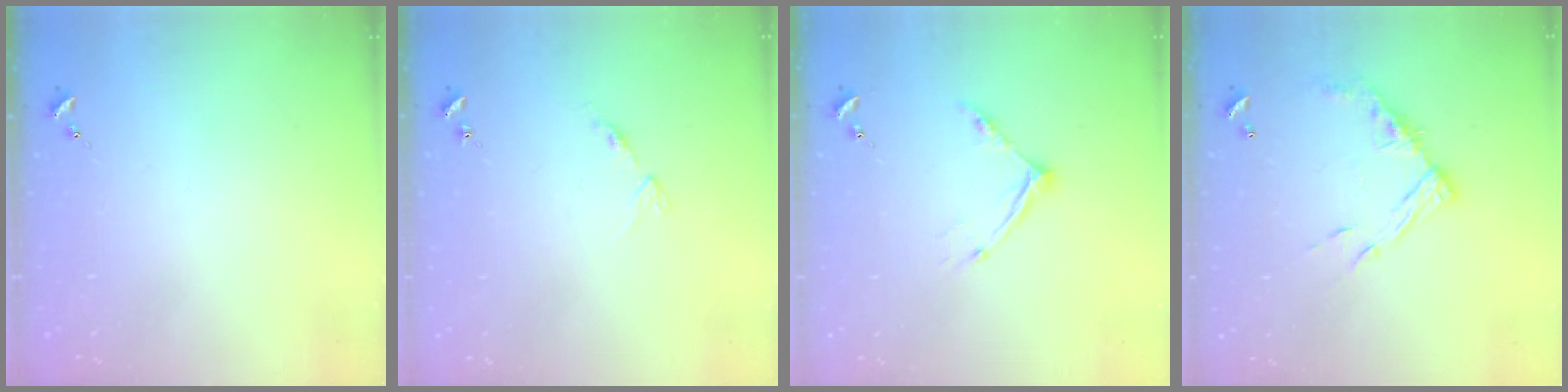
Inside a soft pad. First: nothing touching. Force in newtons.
{"total": 7.8, "press": 7.8, "slide": 0.6}
{"total": 10.0, "press": 9.9, "slide": 0.7}
{"total": 13.3, "press": 13.3, "slide": 1.1}